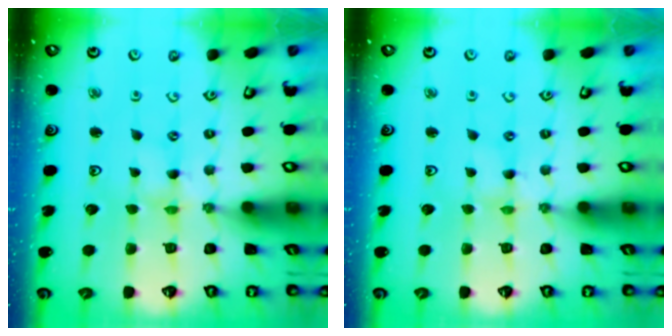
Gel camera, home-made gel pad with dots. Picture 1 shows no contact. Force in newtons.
{"total": 0.0}